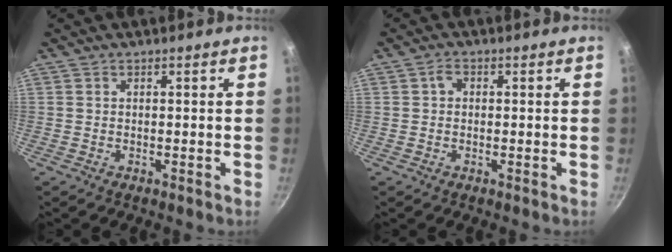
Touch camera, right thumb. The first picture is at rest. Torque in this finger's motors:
{"motor_torque": [-0.01, -0.01, -0.15, -0.09, 0.00]}